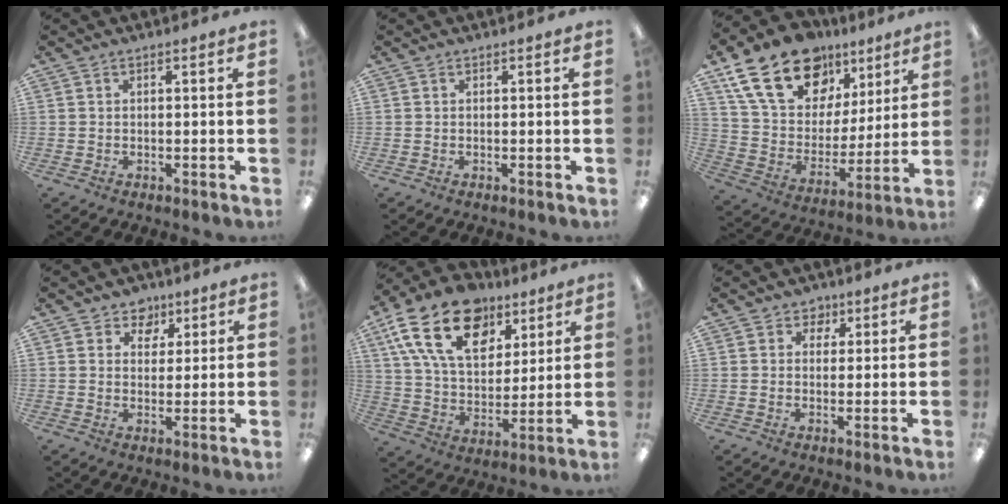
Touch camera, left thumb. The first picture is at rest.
{"total": 0.0}
{"total": 22.4, "force": [13.4, 13.9, 11.3], "torque": [-0.201, -0.062, 0.247]}
{"total": 5.2, "force": [3.2, 4.0, 1.0], "torque": [-0.005, -0.014, 0.053]}
{"total": 21.6, "force": [11.8, 12.9, 12.7], "torque": [-0.234, -0.047, 0.213]}
{"total": 3.2, "force": [1.6, 2.7, 0.7], "torque": [-0.006, 0.000, 0.026]}